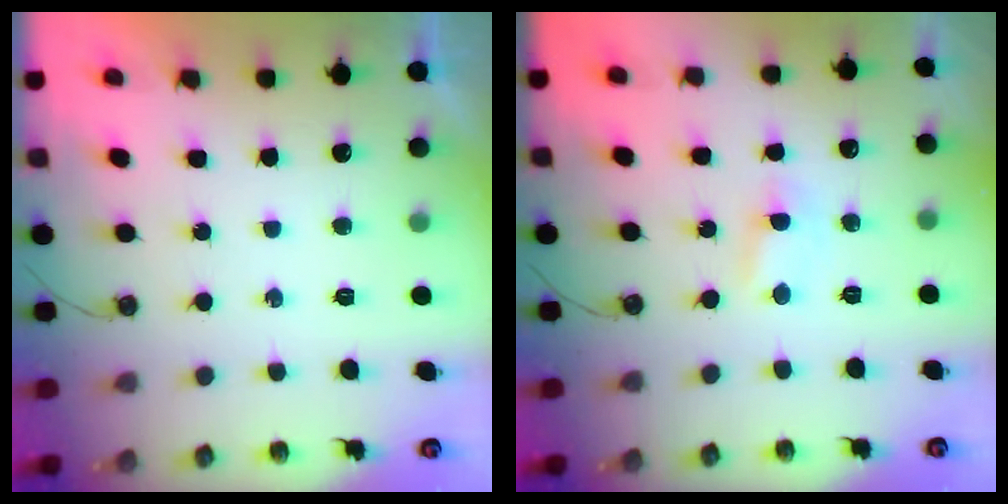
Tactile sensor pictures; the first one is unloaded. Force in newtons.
{"total": 1.7, "press": 1.7, "slide": 0.3}